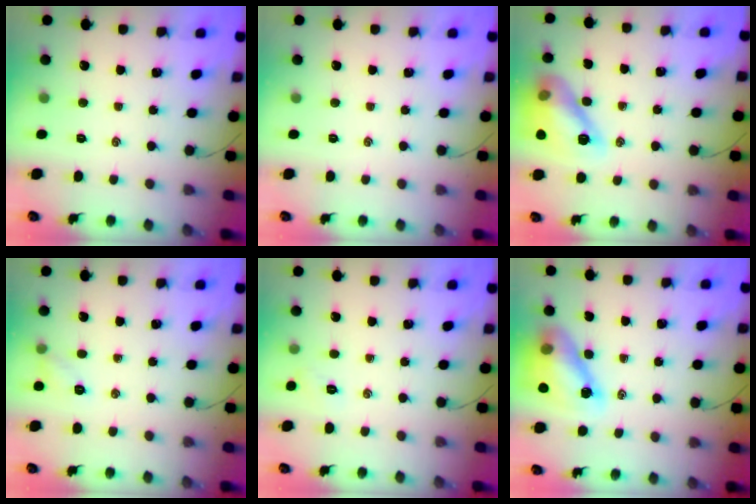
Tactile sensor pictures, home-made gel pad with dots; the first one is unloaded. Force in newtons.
{"total": 0.0}
{"total": 14.7, "press": 14.6, "slide": 1.4}
{"total": 6.3, "press": 6.2, "slide": 1.0}
{"total": 4.6, "press": 4.4, "slide": 1.2}
{"total": 12.3, "press": 11.8, "slide": 3.5}